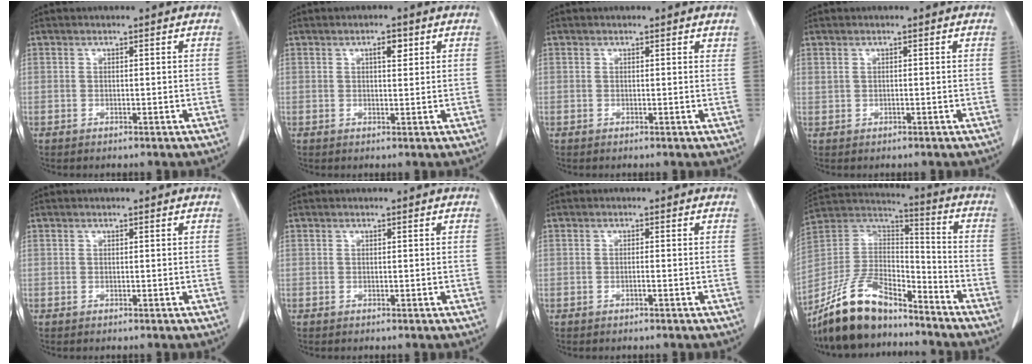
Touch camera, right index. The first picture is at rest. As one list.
[{"total": 2.2, "force": [1.0, 0.8, 1.8], "torque": [-0.029, -0.001, 0.014]}, {"total": 0.9, "force": [0.8, 0.3, 0.3], "torque": [-0.004, -0.001, 0.004]}, {"total": 0.5, "force": [0.2, 0.2, 0.4], "torque": [-0.015, 0.007, 0.009]}, {"total": 0.0}, {"total": 0.0}, {"total": 0.7, "force": [-0.3, -0.1, 0.6], "torque": [-0.010, 0.001, -0.005]}, {"total": 15.3, "force": [-13.0, 5.1, 6.2], "torque": [-0.121, 0.029, -0.243]}]